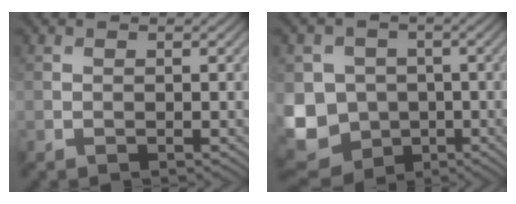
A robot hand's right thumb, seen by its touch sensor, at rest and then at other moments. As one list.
[{"total": 10.3, "force": [-1.8, 9.2, 4.1], "torque": [-0.124, -0.036, -0.050]}]